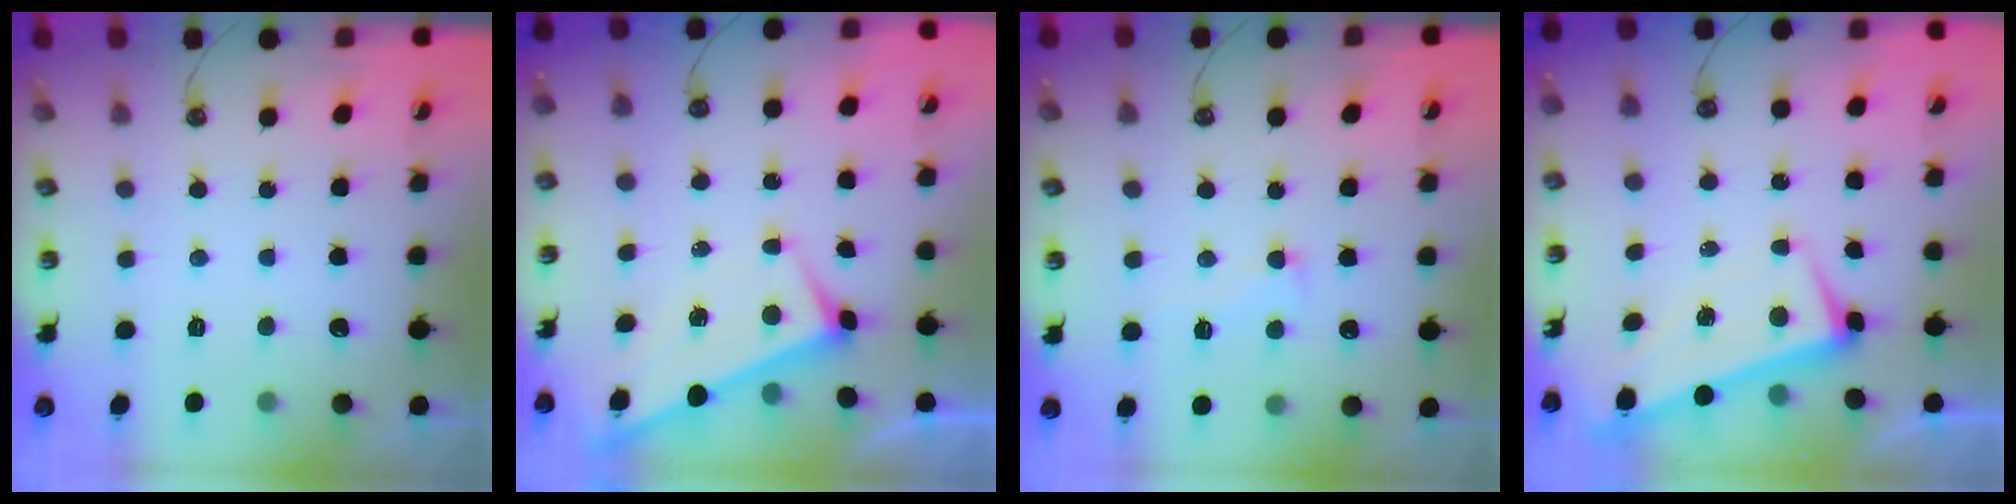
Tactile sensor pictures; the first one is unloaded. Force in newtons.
{"total": 2.9, "press": 2.9, "slide": 0.1}
{"total": 1.8, "press": 1.5, "slide": 0.9}
{"total": 1.6, "press": 0.6, "slide": 1.4}